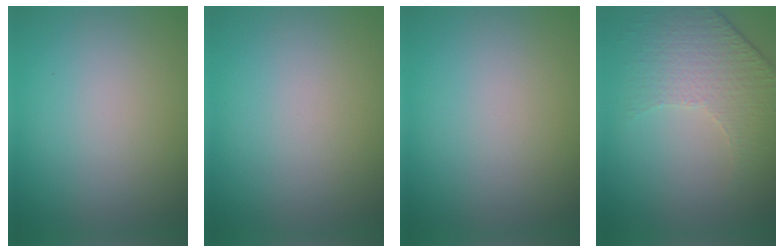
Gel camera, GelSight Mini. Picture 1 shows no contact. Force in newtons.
{"total": 0.0}
{"total": 0.0}
{"total": 4.7, "press": 3.3, "slide": 3.3}